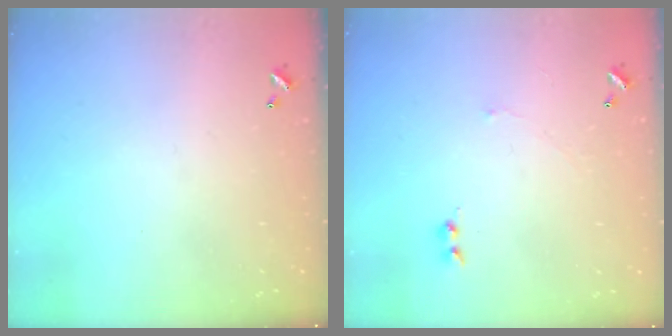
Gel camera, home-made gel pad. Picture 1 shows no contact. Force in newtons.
{"total": 1.5, "press": 1.5, "slide": 0.5}